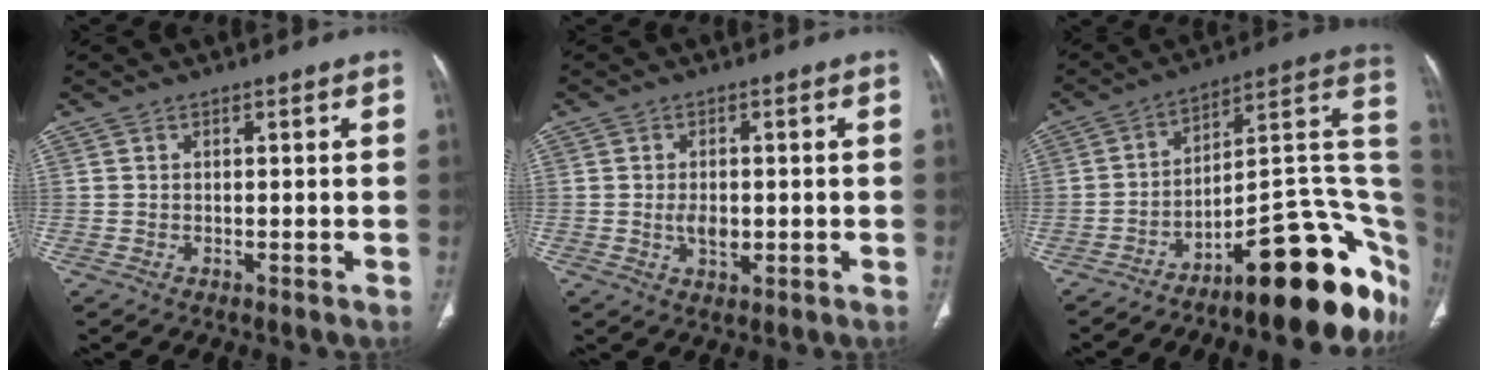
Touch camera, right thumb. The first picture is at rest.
{"total": 3.8, "force": [-0.5, 2.2, 3.1], "torque": [-0.049, -0.002, -0.006]}
{"total": 25.1, "force": [-11.9, 7.9, 20.6], "torque": [-0.158, 0.109, -0.165]}